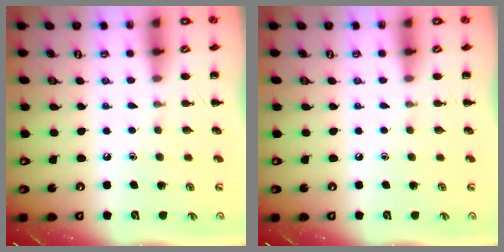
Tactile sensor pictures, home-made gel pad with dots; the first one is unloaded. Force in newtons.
{"total": 0.0}